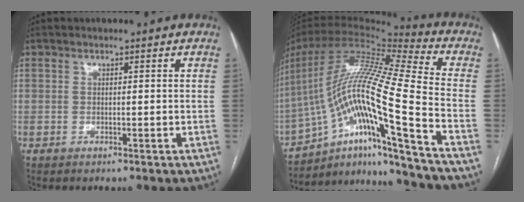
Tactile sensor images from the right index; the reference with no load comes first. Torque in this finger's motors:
{"motor_torque": [1.40, -0.74, 1.05, 0.21]}